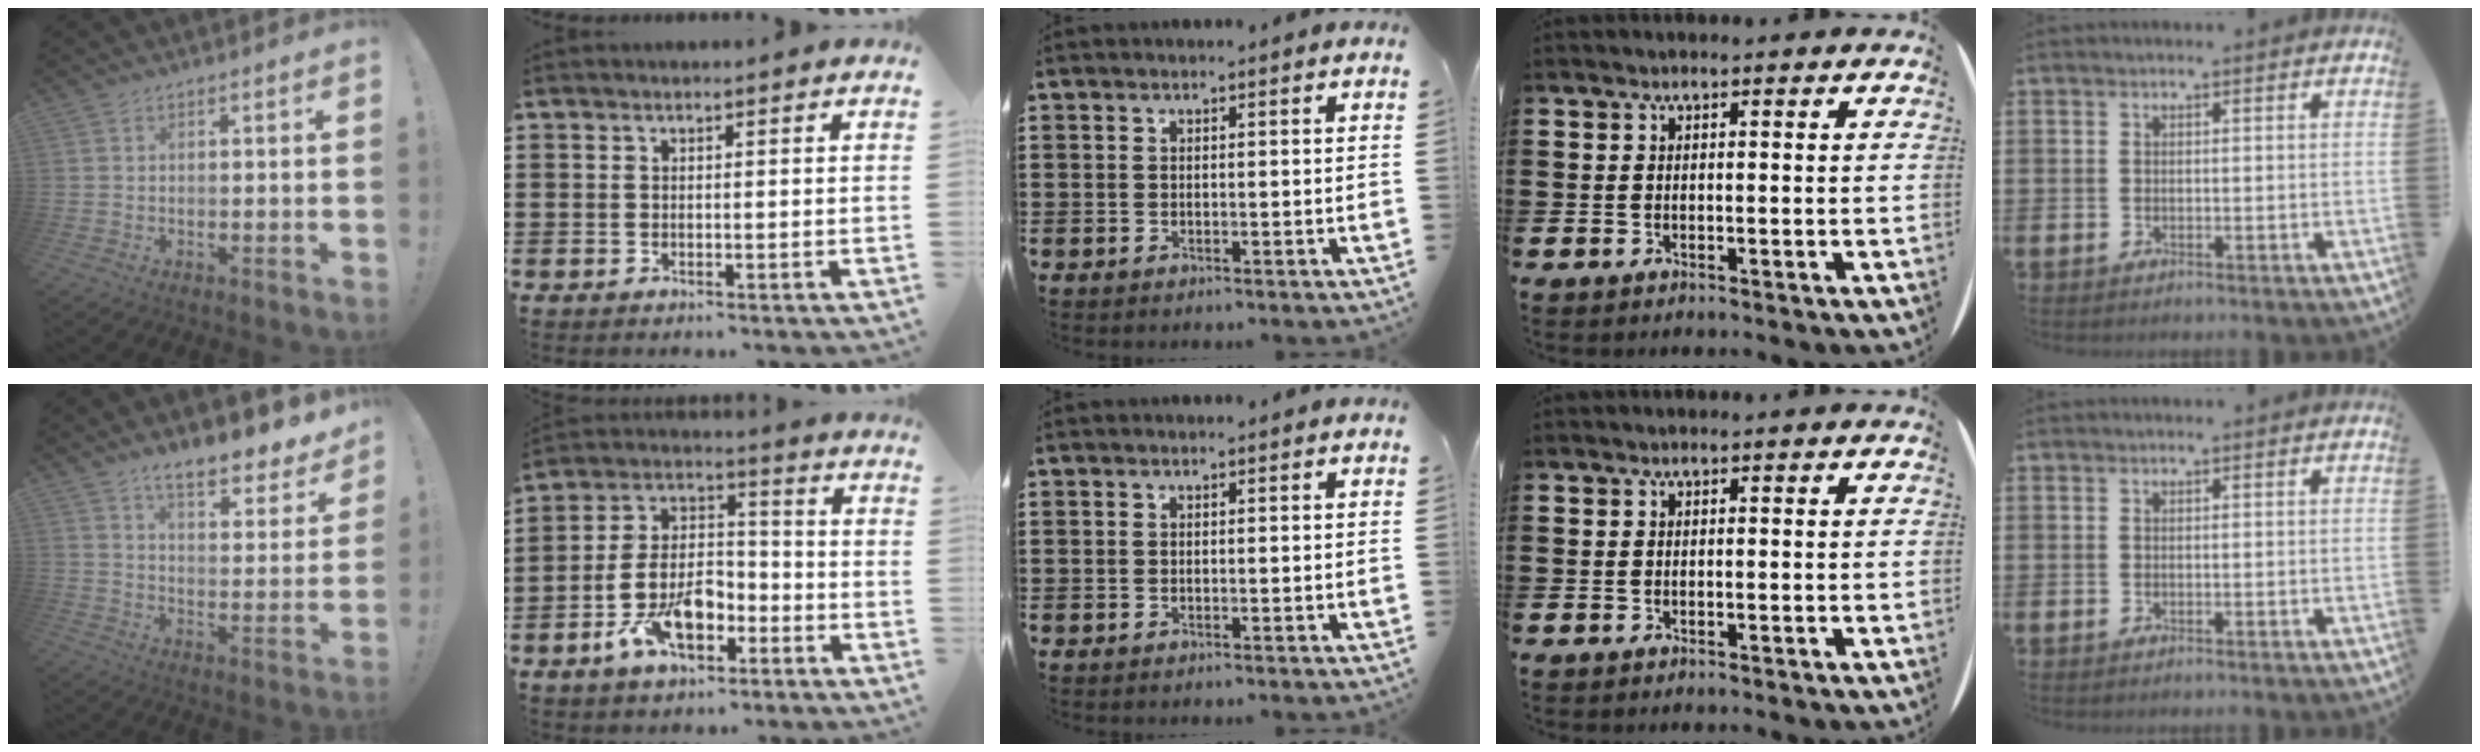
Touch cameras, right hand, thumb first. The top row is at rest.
{"thumb": {"total": 10.4, "force": [8.6, 2.4, 5.3], "torque": [-0.081, -0.075, 0.147]}, "index": {"total": 9.9, "force": [-4.5, 5.3, 7.0], "torque": [-0.163, 0.002, -0.088]}}